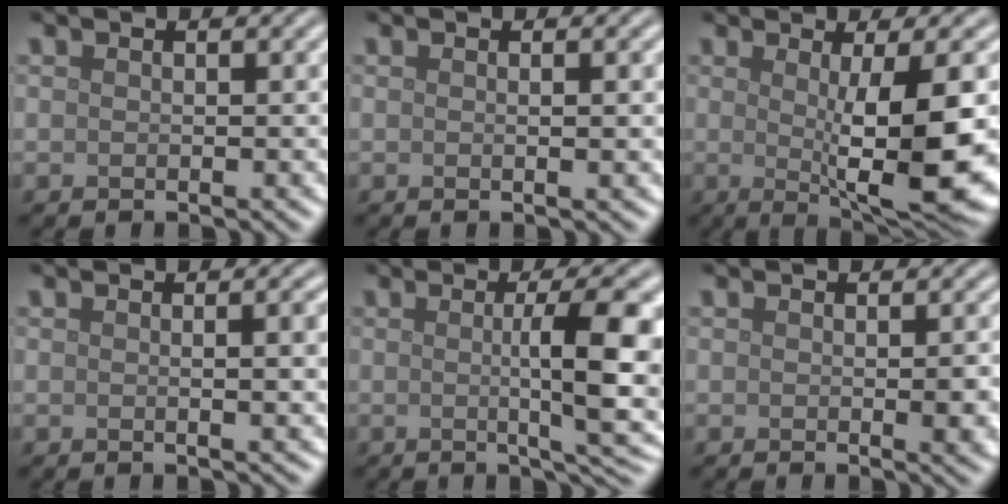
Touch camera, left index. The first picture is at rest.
{"total": 1.3, "force": [0.1, 0.3, 1.3], "torque": [-0.015, 0.003, -0.001]}
{"total": 10.4, "force": [-0.5, 2.1, 10.2], "torque": [-0.140, -0.013, -0.001]}
{"total": 3.5, "force": [0.3, 1.0, 3.4], "torque": [-0.035, 0.006, 0.002]}
{"total": 8.3, "force": [0.1, 1.9, 8.1], "torque": [-0.105, -0.001, 0.003]}
{"total": 2.7, "force": [-0.2, 0.6, 2.7], "torque": [-0.031, -0.001, -0.001]}